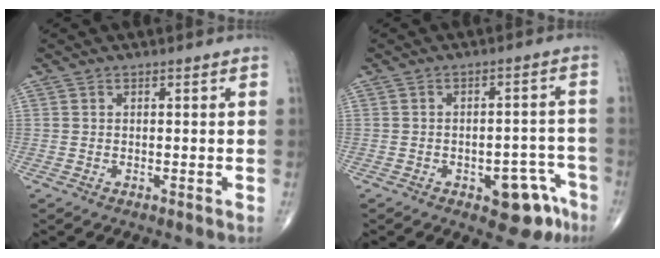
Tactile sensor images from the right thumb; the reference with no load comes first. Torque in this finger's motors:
{"motor_torque": [1.48, 1.32, 0.36, -0.65, 0.03]}